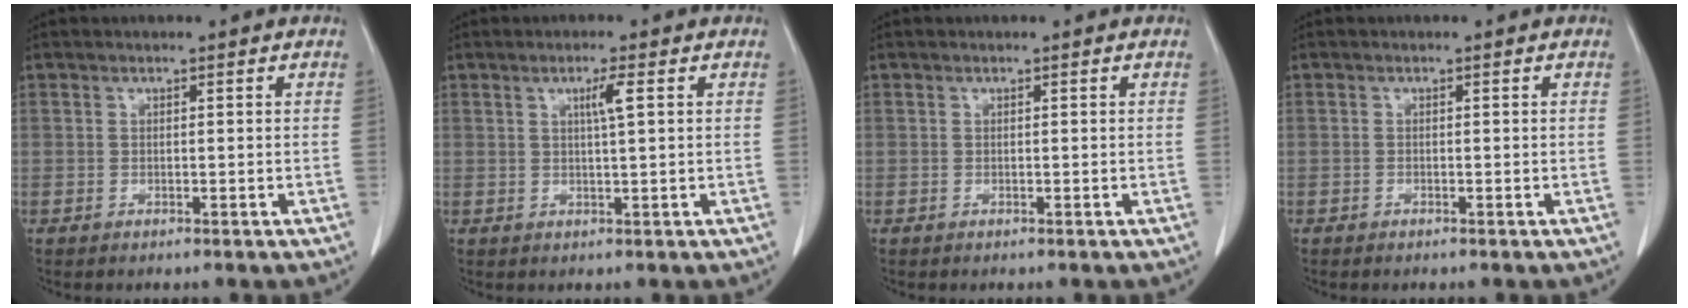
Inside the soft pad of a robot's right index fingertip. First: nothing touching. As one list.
[{"total": 2.7, "force": [0.9, -0.3, 2.5], "torque": [-0.045, -0.002, 0.015]}, {"total": 0.0}, {"total": 0.0}]